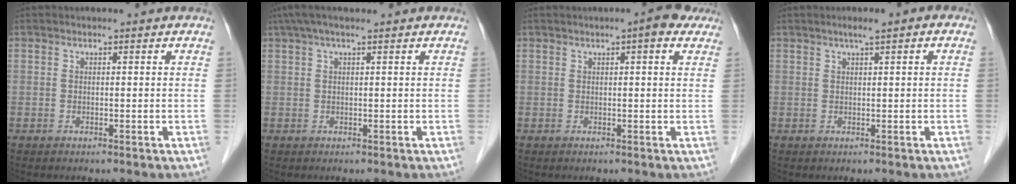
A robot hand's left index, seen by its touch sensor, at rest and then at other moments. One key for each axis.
{"total": 5.0, "fx": 3.7, "fy": 0.1, "fz": 3.4, "tx": -0.064, "ty": 0.044, "tz": 0.065}
{"total": 3.3, "fx": 2.0, "fy": 0.7, "fz": 2.5, "tx": -0.033, "ty": 0.007, "tz": 0.021}
{"total": 2.4, "fx": 1.1, "fy": 0.4, "fz": 2.1, "tx": -0.034, "ty": 0.011, "tz": 0.014}